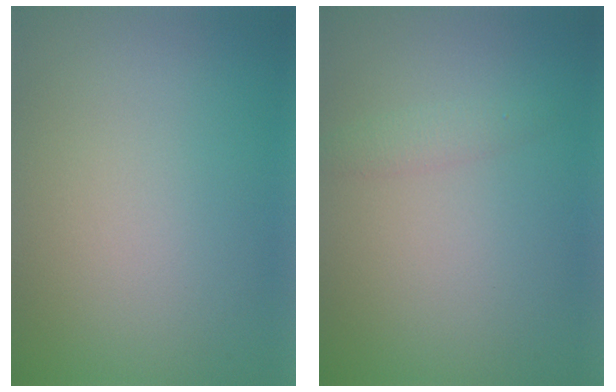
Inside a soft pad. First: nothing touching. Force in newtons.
{"total": 1.3, "press": 1.3, "slide": 0.0}